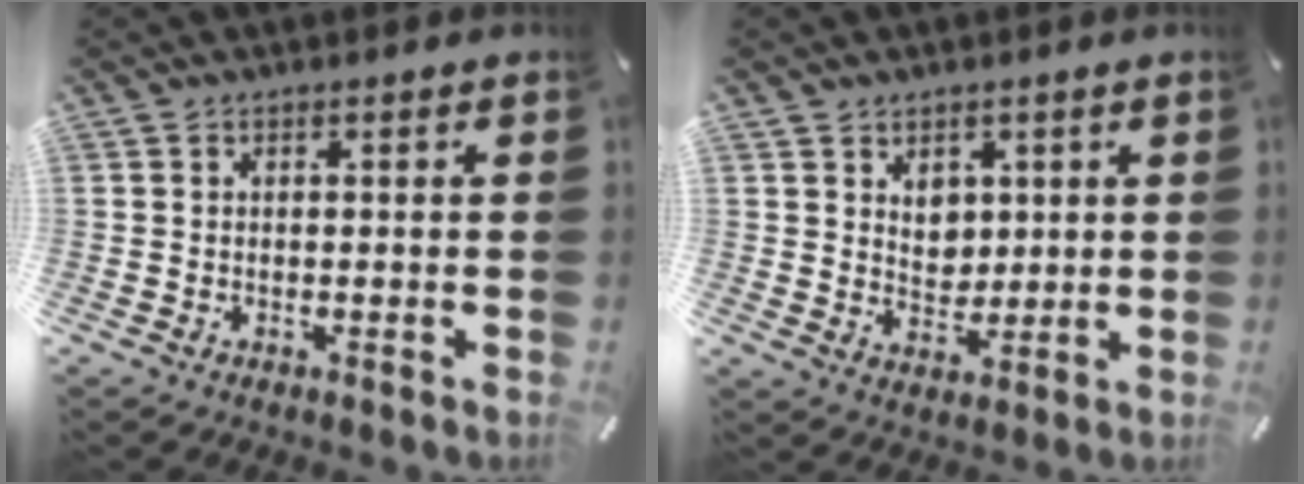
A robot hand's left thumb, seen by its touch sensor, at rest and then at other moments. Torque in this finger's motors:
{"motor_torque": [0.80, 0.70, 0.44, -0.49, 0.02]}